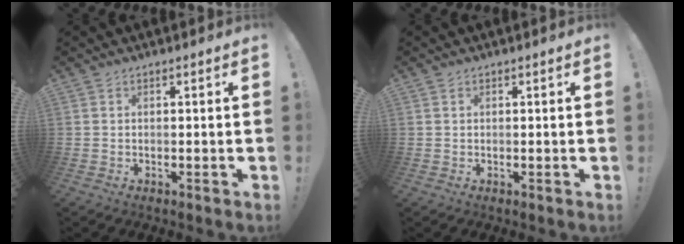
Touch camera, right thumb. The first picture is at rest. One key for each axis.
{"total": 0.6, "fx": 0.2, "fy": 0.5, "fz": -0.1, "tx": -0.002, "ty": 0.003, "tz": 0.005}